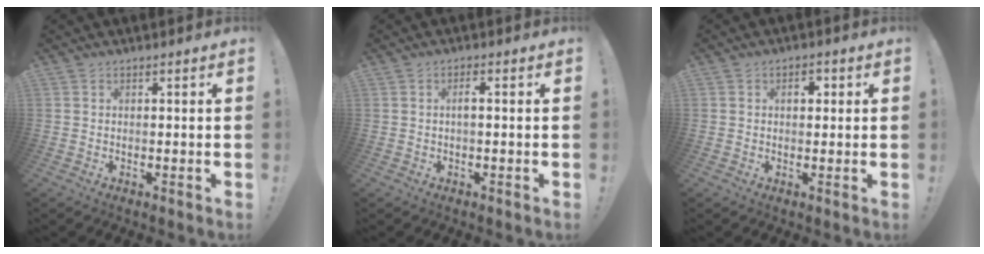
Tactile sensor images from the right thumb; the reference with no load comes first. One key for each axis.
{"total": 2.0, "fx": -0.2, "fy": 0.5, "fz": 2.0, "tx": -0.035, "ty": 0.002, "tz": -0.007}
{"total": 3.2, "fx": 0.7, "fy": 1.9, "fz": 2.4, "tx": -0.019, "ty": -0.002, "tz": 0.002}